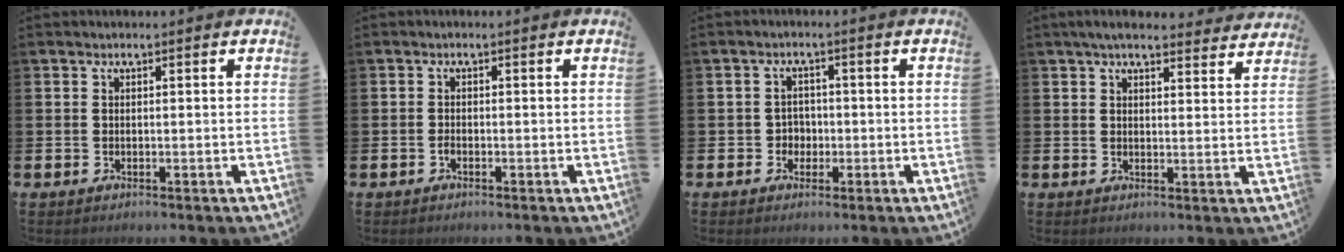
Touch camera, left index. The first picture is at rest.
{"total": 0.7, "force": [-0.5, 0.3, 0.4], "torque": [-0.004, -0.004, -0.011]}
{"total": 2.4, "force": [-0.6, 2.2, 0.5], "torque": [-0.005, 0.002, -0.020]}
{"total": 4.6, "force": [4.2, 0.9, 1.6], "torque": [-0.029, -0.017, 0.074]}